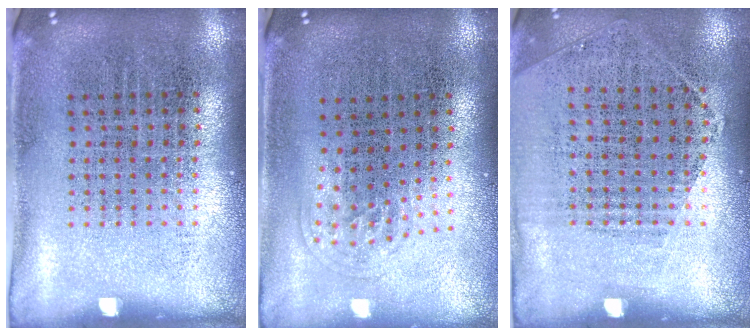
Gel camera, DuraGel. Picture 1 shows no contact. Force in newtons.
{"total": 1.0, "press": 0.7, "slide": 0.8}
{"total": 1.2, "press": 1.0, "slide": 0.7}